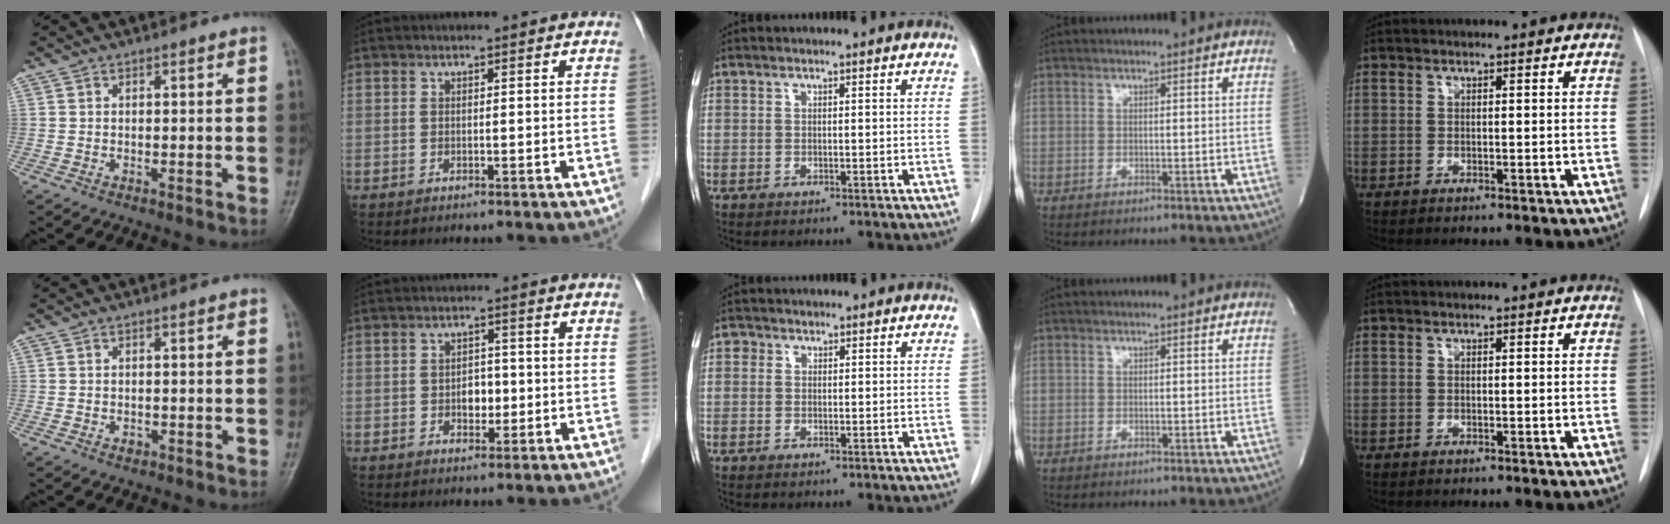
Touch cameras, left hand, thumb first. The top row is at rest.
{"thumb": {"total": 0.9, "force": [-0.4, 0.7, 0.5], "torque": [-0.001, 0.001, -0.005]}, "index": {"total": 3.1, "force": [-0.6, 2.1, 2.1], "torque": [-0.030, 0.006, -0.006]}, "middle": {"total": 1.2, "force": [0.5, 1.0, 0.2], "torque": [0.004, 0.002, 0.004]}}